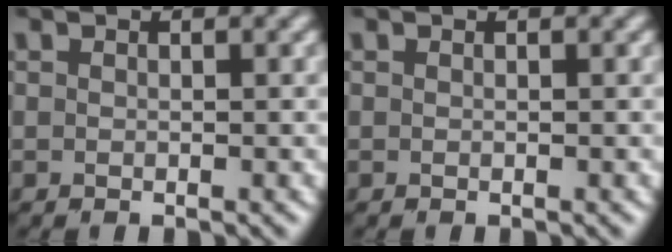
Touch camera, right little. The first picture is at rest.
{"total": 0.0}